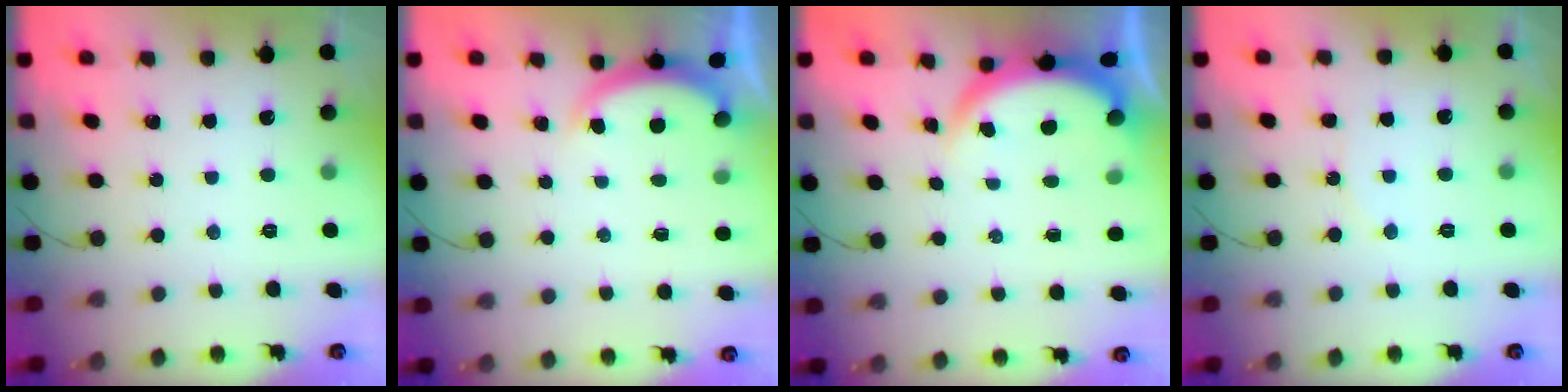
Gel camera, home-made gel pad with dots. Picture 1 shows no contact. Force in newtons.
{"total": 2.2, "press": 2.2, "slide": 0.5}
{"total": 3.8, "press": 3.8, "slide": 0.1}
{"total": 5.1, "press": 5.0, "slide": 0.4}